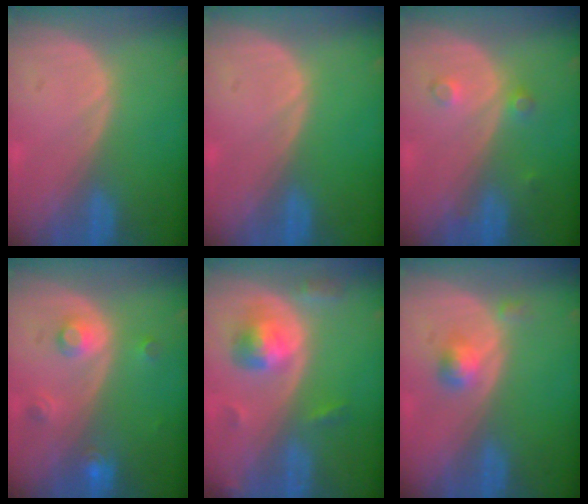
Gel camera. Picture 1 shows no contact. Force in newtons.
{"total": 0.0}
{"total": 2.5, "press": 2.1, "slide": 1.3}
{"total": 3.5, "press": 3.2, "slide": 1.5}
{"total": 5.6, "press": 5.2, "slide": 2.0}
{"total": 2.6, "press": 2.4, "slide": 1.1}